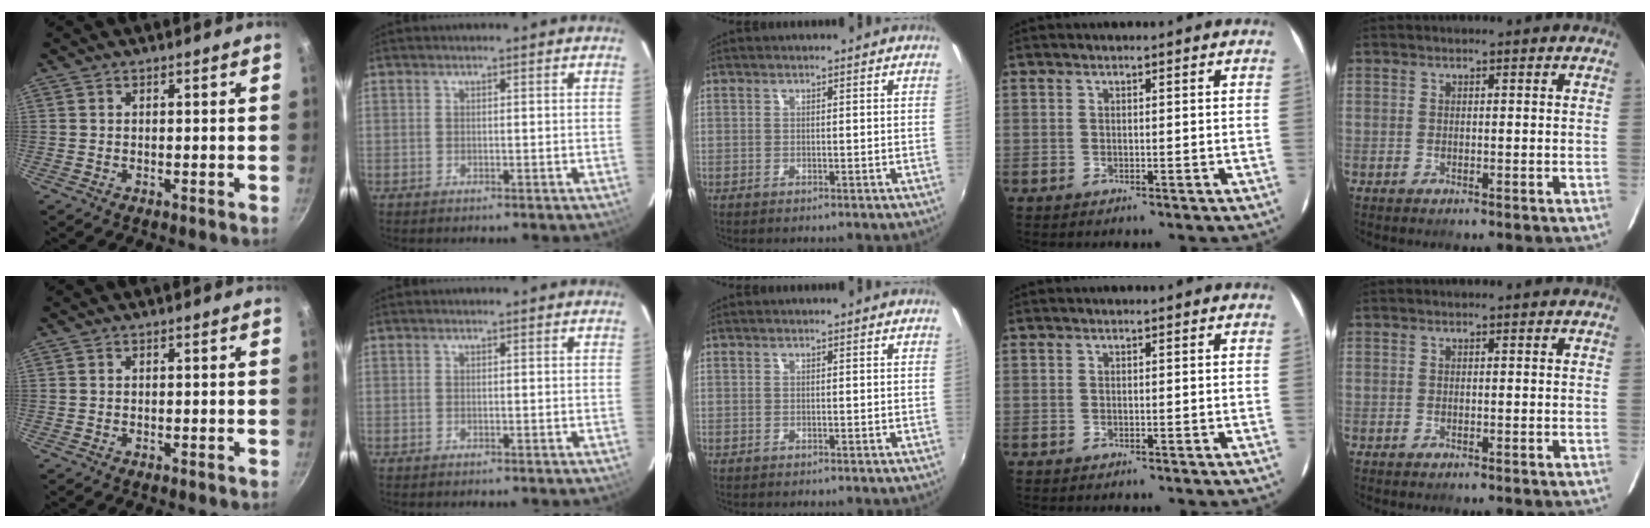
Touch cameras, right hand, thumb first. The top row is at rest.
{}